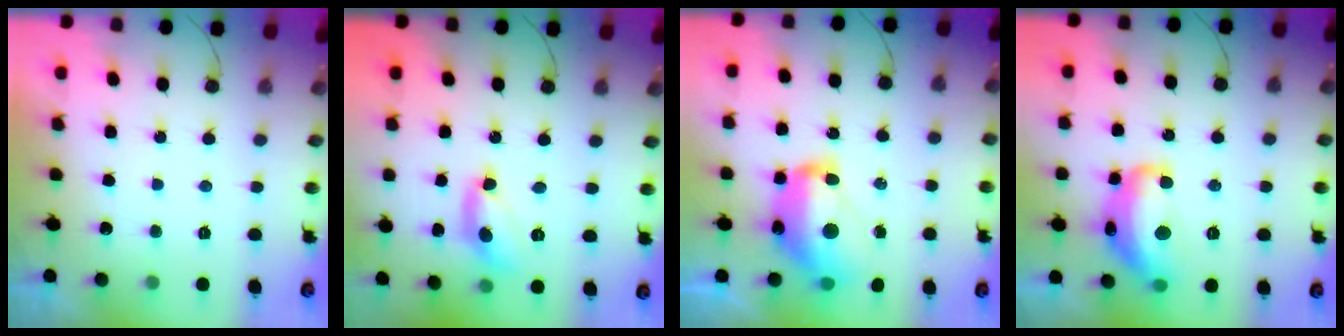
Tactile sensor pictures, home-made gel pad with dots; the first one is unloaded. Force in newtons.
{"total": 12.2, "press": 12.1, "slide": 0.8}
{"total": 16.5, "press": 16.4, "slide": 1.6}
{"total": 15.3, "press": 15.2, "slide": 0.9}